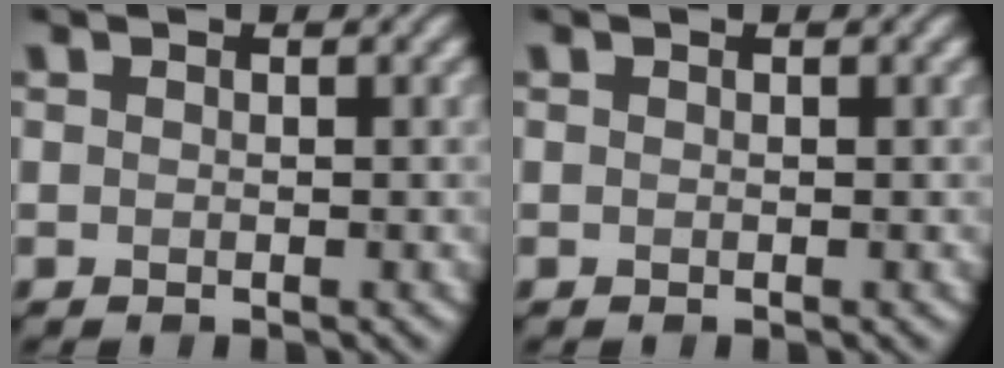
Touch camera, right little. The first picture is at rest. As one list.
[{"total": 0.0}]